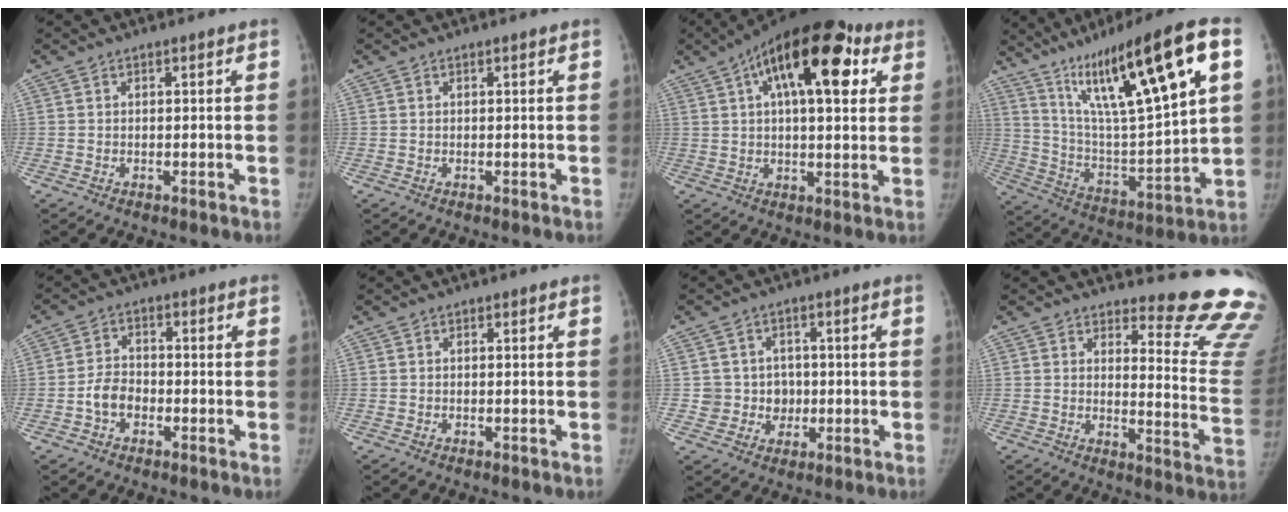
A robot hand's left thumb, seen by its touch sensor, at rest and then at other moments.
{"total": 0.0}
{"total": 21.8, "force": [8.6, 9.6, 17.5], "torque": [-0.258, 0.022, 0.127]}
{"total": 25.5, "force": [11.9, 4.8, 22.0], "torque": [-0.358, -0.020, 0.210]}
{"total": 5.2, "force": [-1.9, 4.0, 2.8], "torque": [-0.035, 0.021, -0.040]}
{"total": 0.0}
{"total": 6.1, "force": [-0.3, 6.0, 0.7], "torque": [0.035, 0.014, -0.002]}
{"total": 16.2, "force": [15.3, 2.6, 4.6], "torque": [-0.015, -0.191, 0.158]}